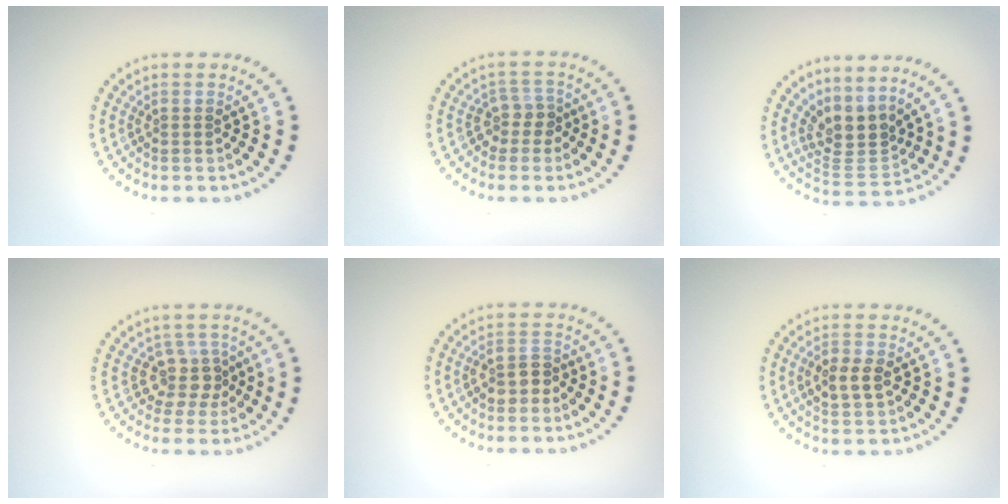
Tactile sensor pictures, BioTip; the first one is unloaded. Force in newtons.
{"total": 2.1, "press": 1.7, "slide": 1.3}
{"total": 3.4, "press": 2.5, "slide": 2.4}
{"total": 2.8, "press": 2.1, "slide": 1.8}
{"total": 2.1, "press": 2.0, "slide": 0.8}
{"total": 2.7, "press": 2.7, "slide": 0.2}